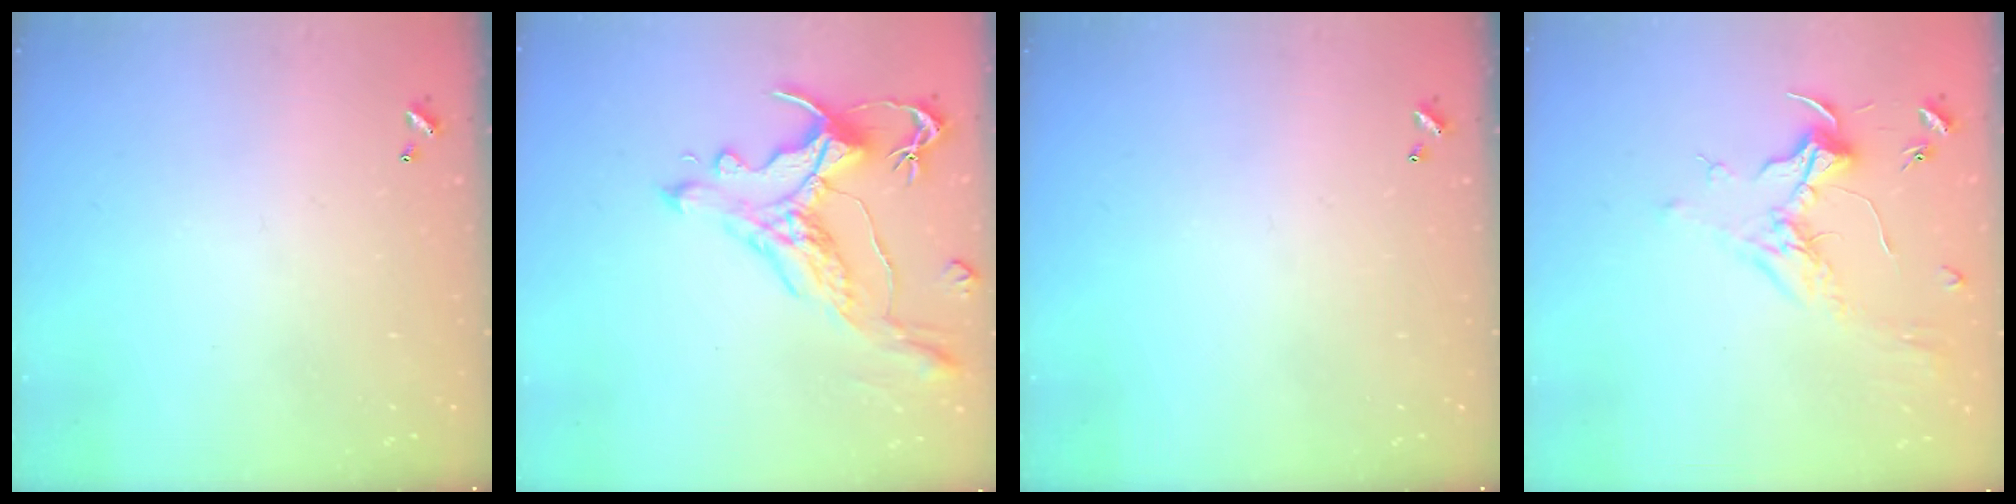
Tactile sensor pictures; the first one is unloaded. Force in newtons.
{"total": 1.7, "press": 1.2, "slide": 1.1}
{"total": 0.0}
{"total": 1.9, "press": 1.7, "slide": 0.7}